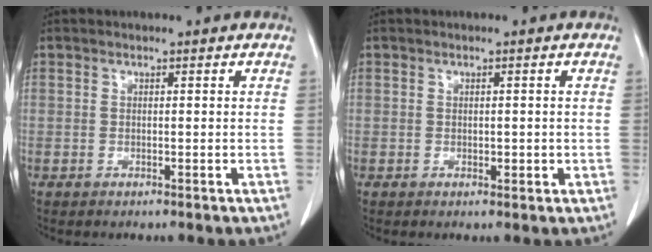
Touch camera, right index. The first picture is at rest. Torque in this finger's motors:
{"motor_torque": [-0.07, 0.28, 0.04, 0.03]}